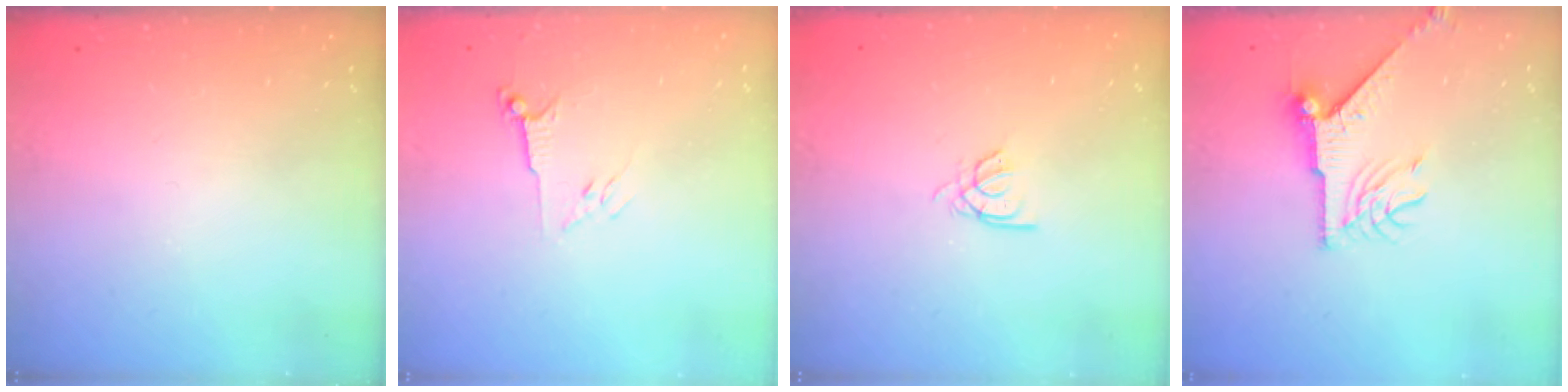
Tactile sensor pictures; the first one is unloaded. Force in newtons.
{"total": 3.5, "press": 3.5, "slide": 0.7}
{"total": 2.4, "press": 2.4, "slide": 0.4}
{"total": 9.7, "press": 9.7, "slide": 0.3}